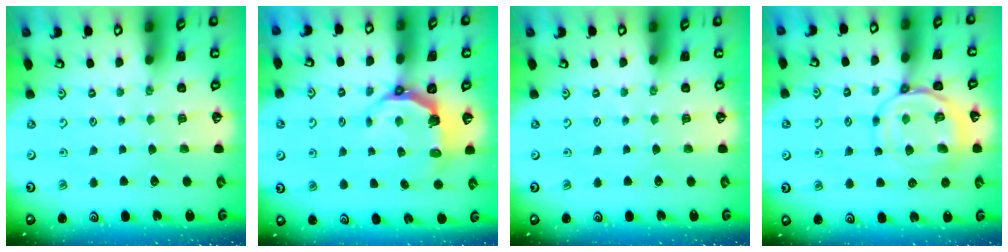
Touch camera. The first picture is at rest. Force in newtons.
{"total": 6.3, "press": 4.5, "slide": 4.3}
{"total": 0.0}
{"total": 11.4, "press": 11.3, "slide": 1.1}